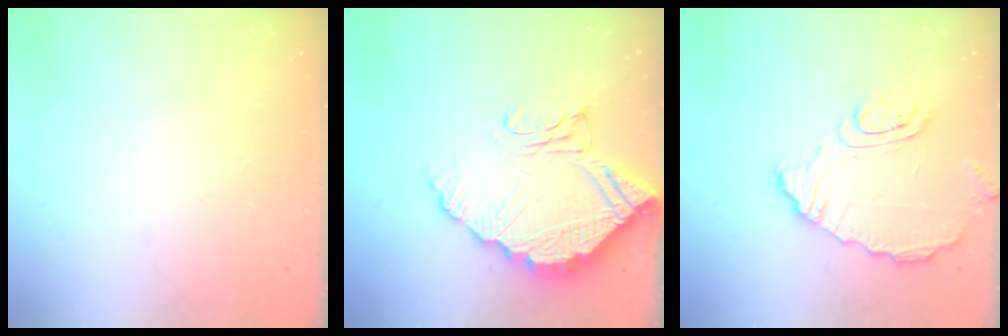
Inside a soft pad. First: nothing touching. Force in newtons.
{"total": 14.0, "press": 14.0, "slide": 1.3}
{"total": 9.5, "press": 9.5, "slide": 0.8}